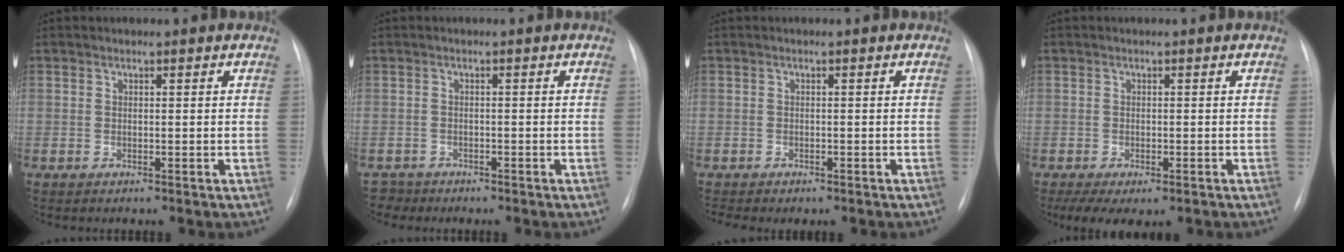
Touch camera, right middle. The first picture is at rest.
{"total": 1.8, "force": [-1.5, 0.7, -0.7], "torque": [0.008, -0.003, -0.025]}
{"total": 11.6, "force": [-10.5, 1.6, 4.6], "torque": [-0.070, -0.008, -0.137]}
{"total": 5.7, "force": [-3.6, 2.5, 3.7], "torque": [-0.059, -0.013, -0.051]}